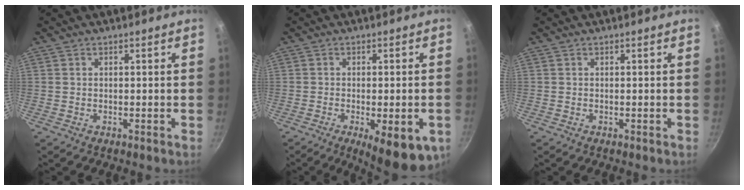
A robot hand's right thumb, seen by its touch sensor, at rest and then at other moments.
{"total": 11.4, "force": [-4.5, 3.7, 9.8], "torque": [-0.112, 0.003, -0.053]}
{"total": 0.0}